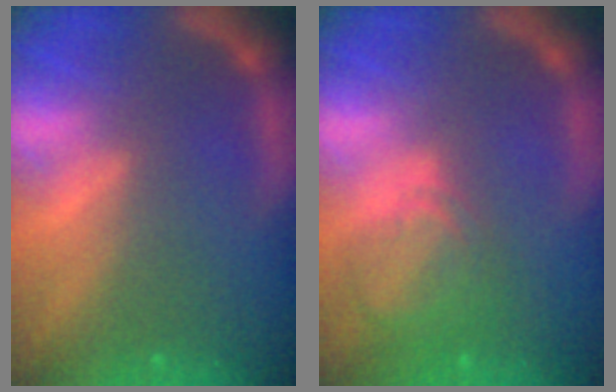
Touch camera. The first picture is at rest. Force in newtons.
{"total": 4.5}